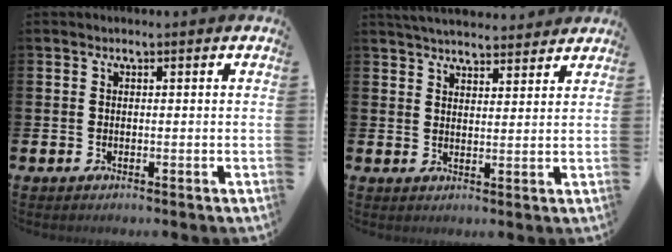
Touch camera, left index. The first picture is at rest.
{"total": 4.5, "force": [4.5, 0.7, 0.5], "torque": [-0.019, -0.019, 0.082]}